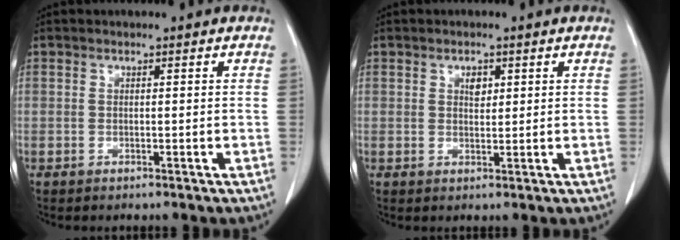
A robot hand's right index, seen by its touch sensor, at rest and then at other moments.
{"total": 1.9, "force": [0.8, 1.1, 1.3], "torque": [-0.019, -0.001, 0.015]}